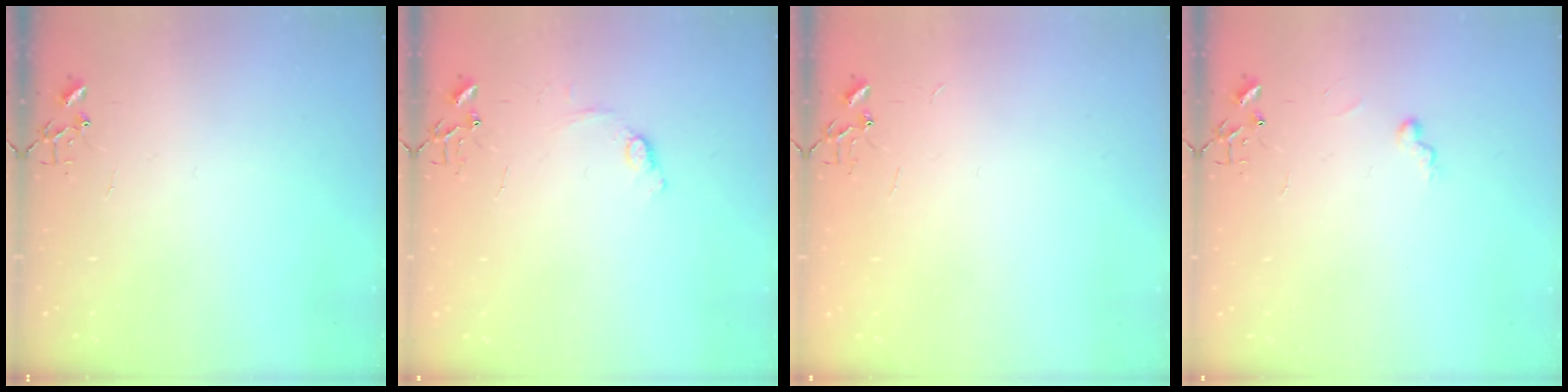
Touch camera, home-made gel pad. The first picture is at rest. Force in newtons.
{"total": 7.3, "press": 7.3, "slide": 0.7}
{"total": 1.8, "press": 1.8, "slide": 0.2}
{"total": 5.9, "press": 5.8, "slide": 0.6}